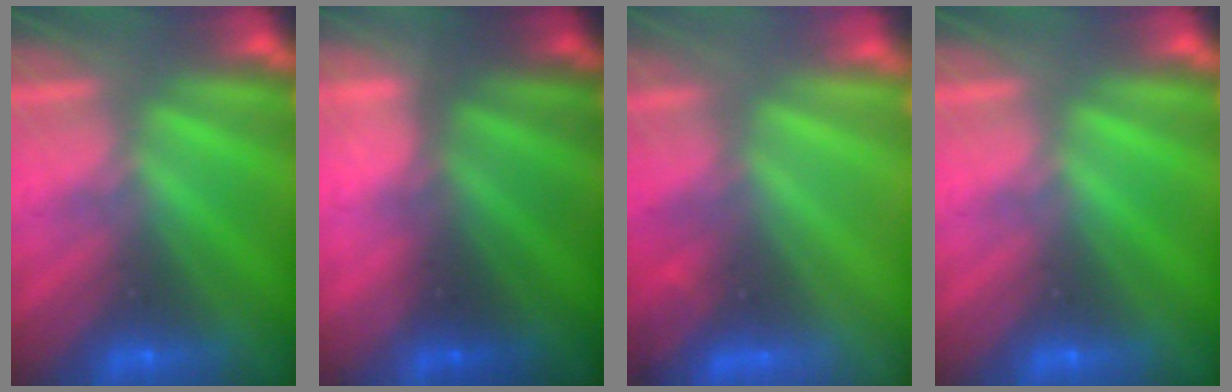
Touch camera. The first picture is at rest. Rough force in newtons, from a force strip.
{"total": 1.9}
{"total": 3.8}
{"total": 0.0}